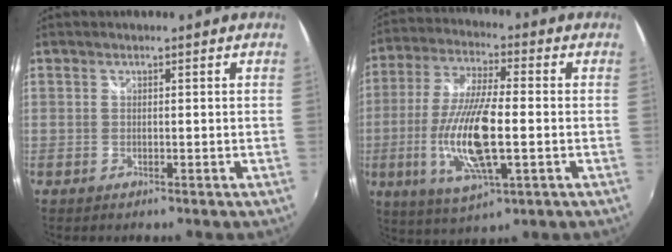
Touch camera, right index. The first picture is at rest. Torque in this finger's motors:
{"motor_torque": [2.14, 0.00, 0.57, 0.21]}